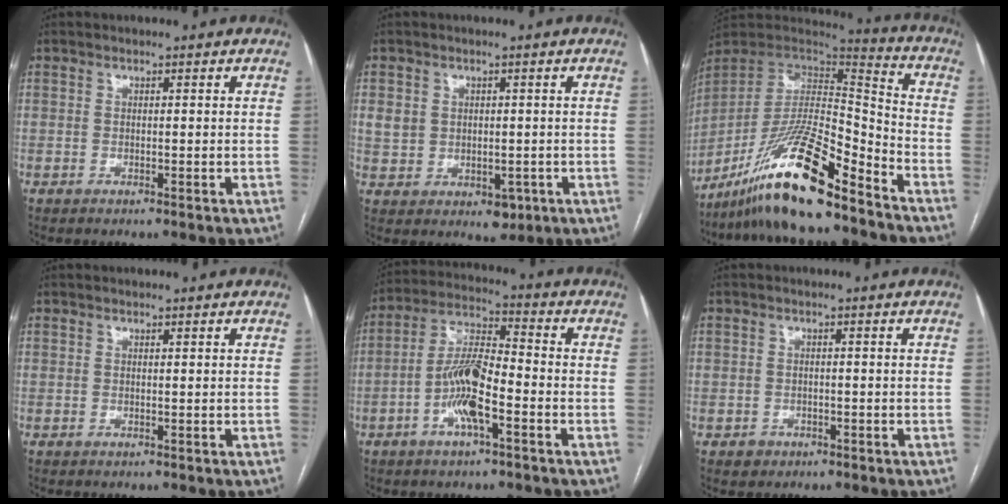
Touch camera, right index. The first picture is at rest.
{"total": 6.5, "force": [-0.3, 5.4, 3.7], "torque": [-0.052, 0.009, 0.014]}
{"total": 19.7, "force": [-14.4, 2.5, 13.2], "torque": [-0.261, -0.010, -0.263]}
{"total": 0.0}
{"total": 9.8, "force": [-3.5, 2.2, 8.9], "torque": [-0.181, 0.010, -0.067]}
{"total": 2.2, "force": [-1.1, 1.9, 0.1], "torque": [0.002, 0.009, -0.015]}